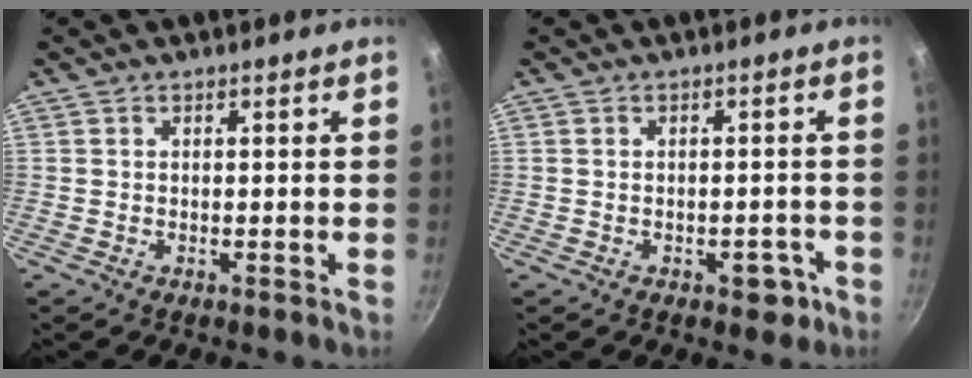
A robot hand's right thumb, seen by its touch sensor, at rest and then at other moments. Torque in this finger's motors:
{"motor_torque": [2.48, 2.53, 0.44, -0.11, -0.04]}